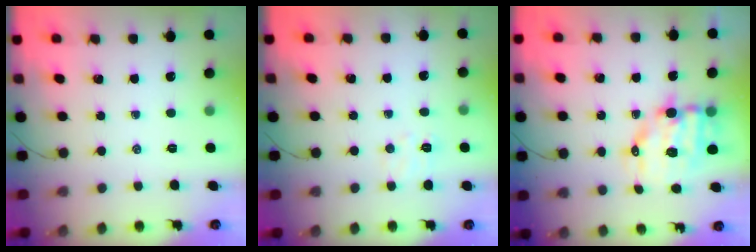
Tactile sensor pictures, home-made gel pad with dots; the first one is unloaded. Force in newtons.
{"total": 5.8, "press": 5.8, "slide": 1.0}
{"total": 10.5, "press": 10.2, "slide": 2.4}